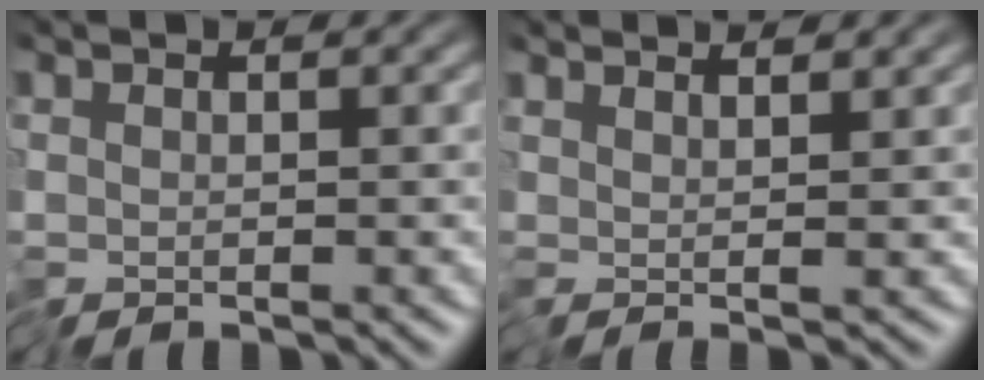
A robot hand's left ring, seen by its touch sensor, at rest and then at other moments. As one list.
[{"total": 2.3, "force": [2.2, -0.2, 0.7], "torque": [-0.014, 0.006, 0.027]}]